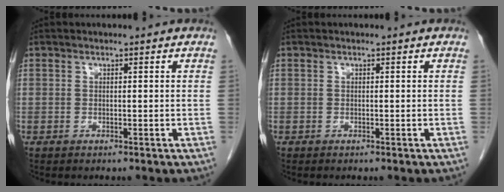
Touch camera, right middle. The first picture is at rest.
{"total": 0.0}